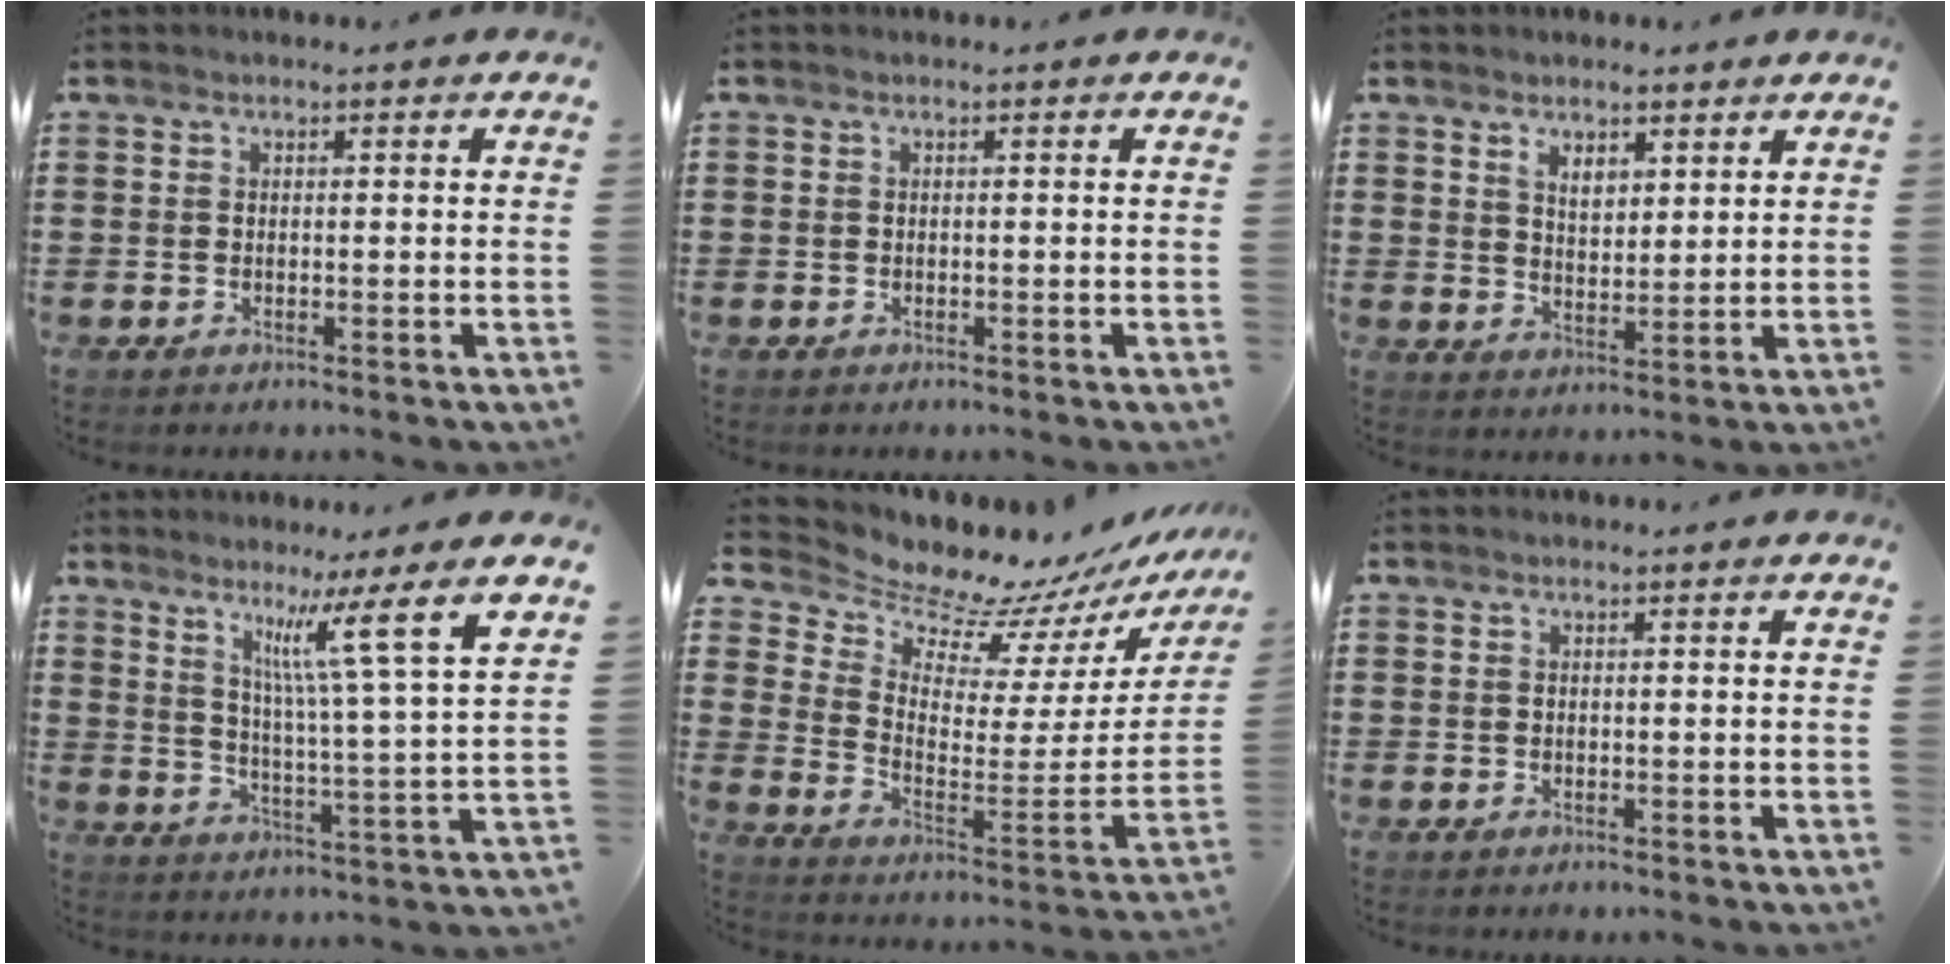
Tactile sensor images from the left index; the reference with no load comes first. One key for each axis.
{"total": 0.0}
{"total": 3.7, "fx": 3.0, "fy": 1.7, "fz": 1.4, "tx": -0.028, "ty": 0.001, "tz": 0.052}
{"total": 9.6, "fx": 6.2, "fy": -0.9, "fz": 7.3, "tx": -0.128, "ty": -0.042, "tz": 0.090}
{"total": 8.5, "fx": 8.1, "fy": 2.5, "fz": 0.3, "tx": -0.038, "ty": -0.085, "tz": 0.135}
{"total": 0.0}